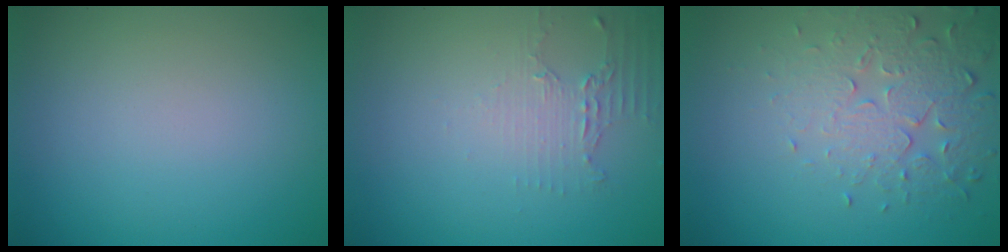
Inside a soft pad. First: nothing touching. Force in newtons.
{"total": 2.0, "press": 1.5, "slide": 1.3}
{"total": 5.1, "press": 3.8, "slide": 3.4}